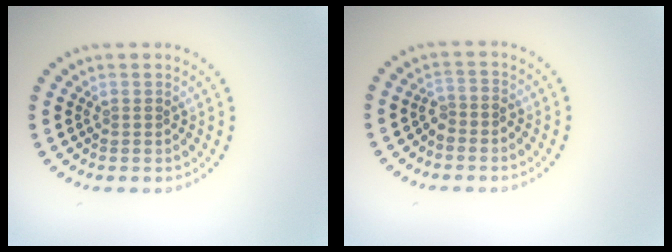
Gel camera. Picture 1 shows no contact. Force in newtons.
{"total": 1.4, "press": 1.1, "slide": 0.9}